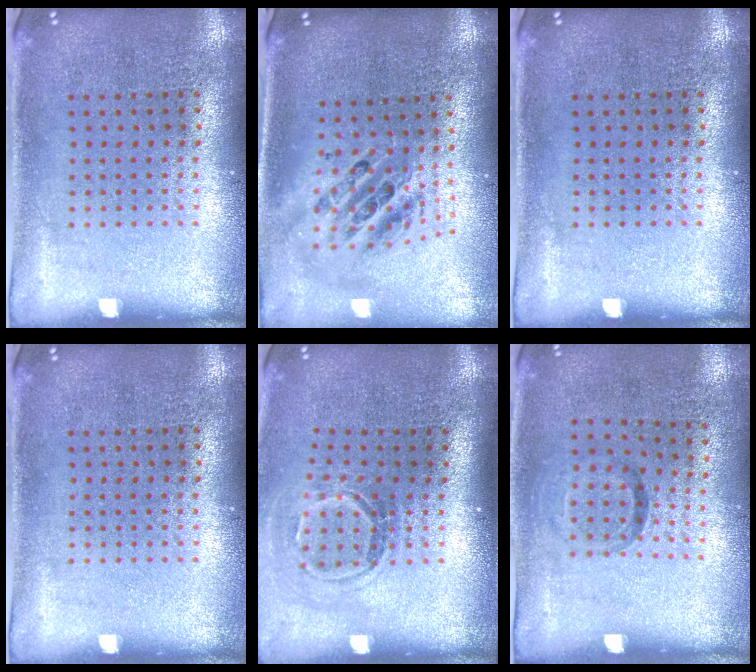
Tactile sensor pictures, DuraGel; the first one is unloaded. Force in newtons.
{"total": 2.2, "press": 1.7, "slide": 1.4}
{"total": 0.0}
{"total": 0.0}
{"total": 1.7, "press": 1.2, "slide": 1.1}
{"total": 0.9, "press": 0.6, "slide": 0.8}